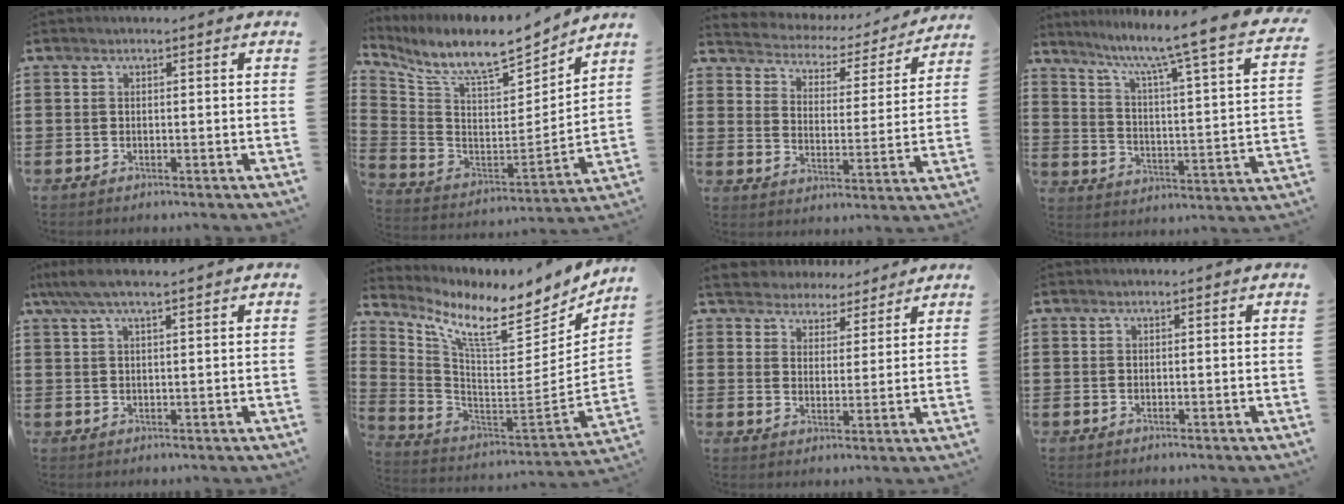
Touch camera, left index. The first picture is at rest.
{"total": 8.8, "force": [7.8, 1.5, 4.0], "torque": [-0.104, -0.063, 0.129]}
{"total": 2.7, "force": [2.7, 0.7, -0.1], "torque": [-0.021, -0.027, 0.034]}
{"total": 6.9, "force": [5.5, -1.2, 3.9], "torque": [-0.092, -0.062, 0.075]}
{"total": 4.3, "force": [2.7, 0.6, 3.3], "torque": [-0.068, 0.004, 0.049]}
{"total": 10.2, "force": [7.4, 1.8, 6.9], "torque": [-0.156, -0.051, 0.119]}
{"total": 4.3, "force": [4.1, 1.4, -0.4], "torque": [-0.016, -0.016, 0.073]}
{"total": 0.0}